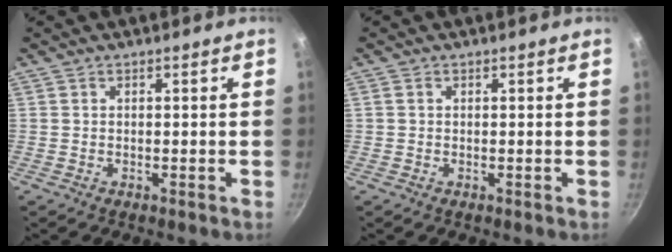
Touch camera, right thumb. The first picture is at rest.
{"total": 0.5, "force": [0.1, 0.5, 0.2], "torque": [-0.003, 0.003, 0.001]}